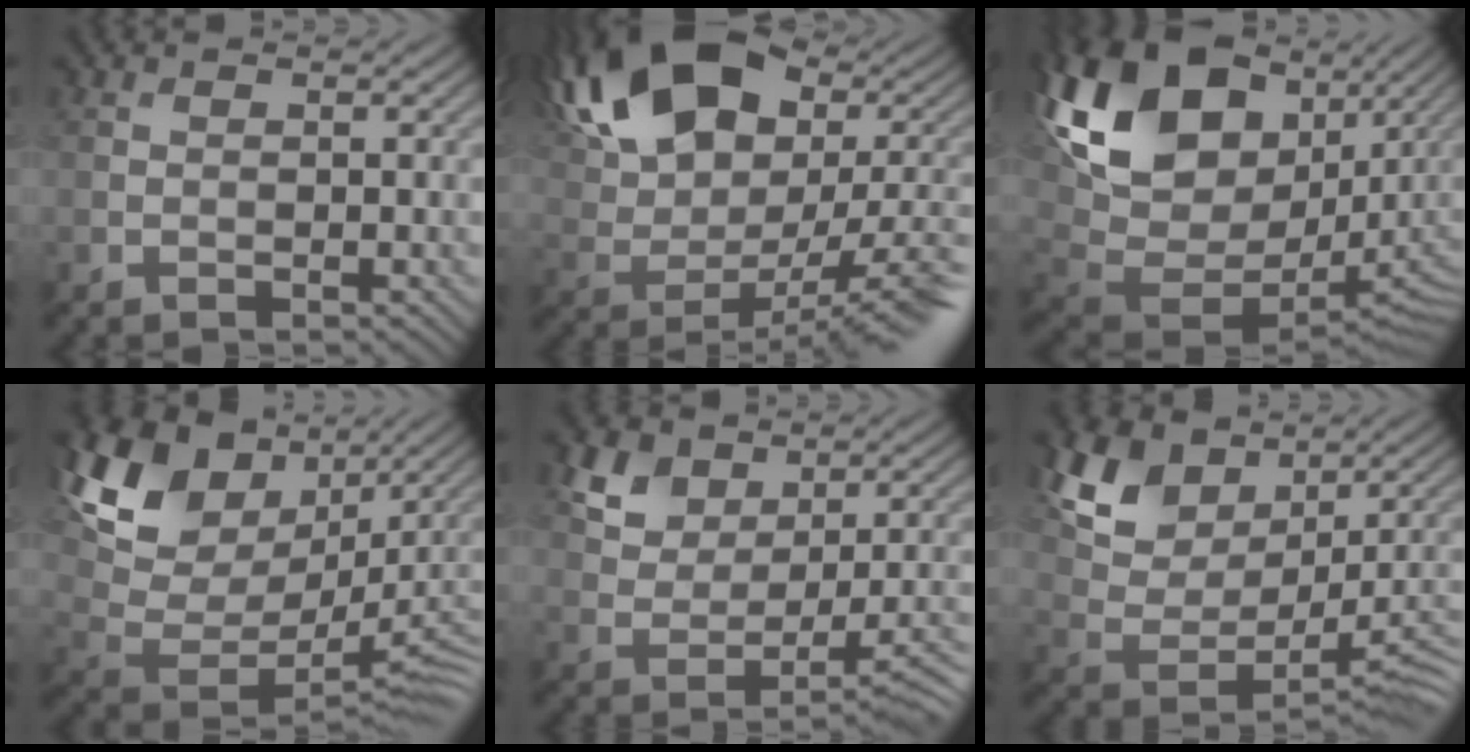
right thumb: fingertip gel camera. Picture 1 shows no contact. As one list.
[{"total": 19.9, "force": [5.9, 11.0, 15.6], "torque": [-0.261, 0.051, 0.100]}, {"total": 17.8, "force": [6.7, 11.8, 11.4], "torque": [-0.260, 0.012, 0.144]}, {"total": 13.6, "force": [5.5, 8.9, 8.7], "torque": [-0.181, 0.013, 0.116]}, {"total": 4.7, "force": [1.9, 3.4, 2.6], "torque": [-0.040, -0.001, 0.042]}, {"total": 9.2, "force": [4.3, 6.0, 5.5], "torque": [-0.108, 0.005, 0.084]}]